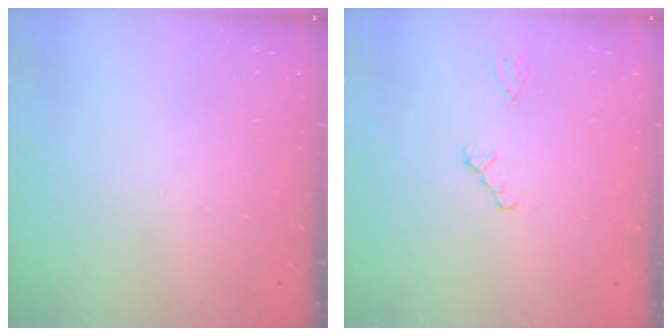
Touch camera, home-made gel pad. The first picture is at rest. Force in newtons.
{"total": 0.0}